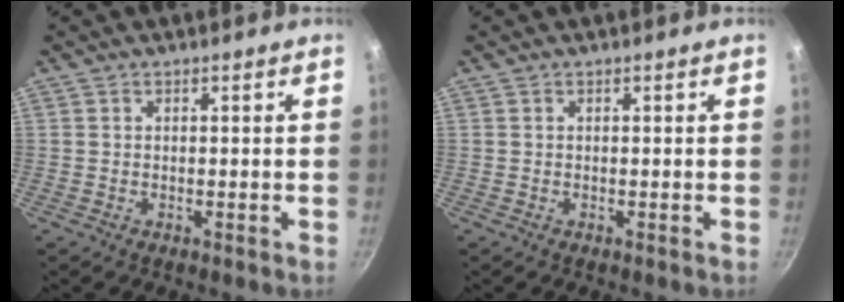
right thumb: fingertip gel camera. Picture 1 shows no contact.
{"total": 0.0}